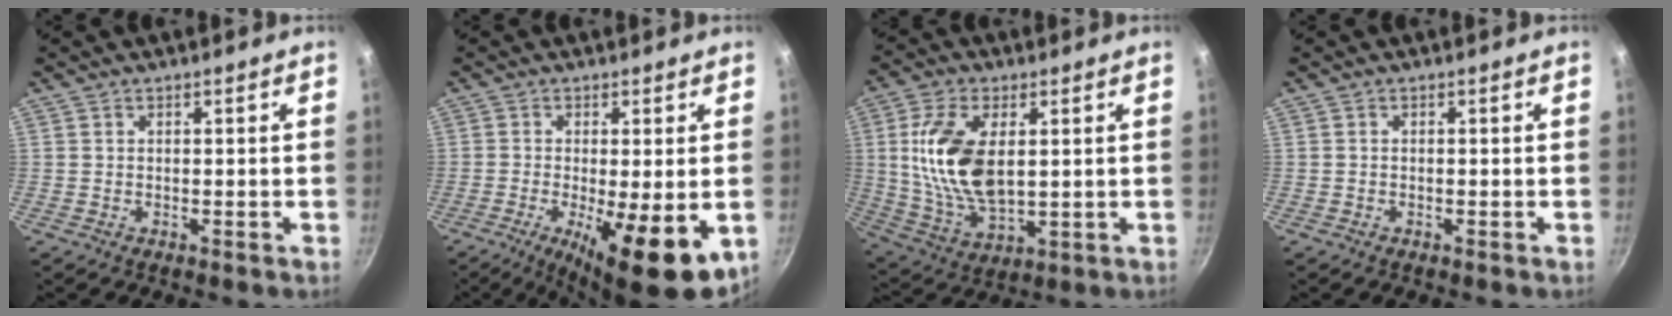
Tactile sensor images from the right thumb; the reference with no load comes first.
{"total": 14.6, "force": [-4.5, 4.4, 13.2], "torque": [-0.175, -0.022, -0.054]}
{"total": 15.9, "force": [2.5, 8.2, 13.4], "torque": [-0.266, -0.014, 0.057]}
{"total": 0.0}